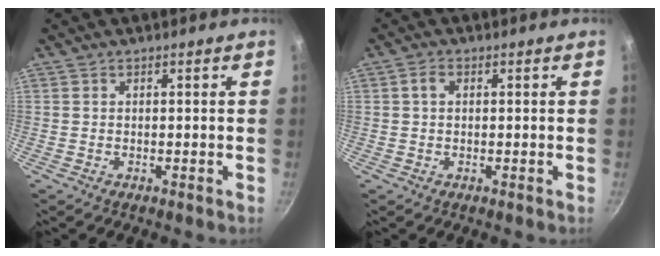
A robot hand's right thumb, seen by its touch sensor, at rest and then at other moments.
{"total": 2.0, "force": [0.4, 1.4, 1.3], "torque": [-0.024, 0.006, 0.005]}